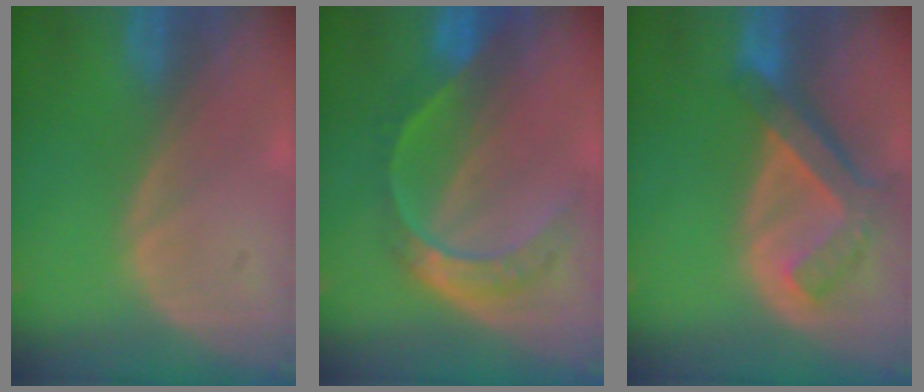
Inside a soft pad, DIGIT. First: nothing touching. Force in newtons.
{"total": 7.7, "press": 6.4, "slide": 4.4}
{"total": 7.6, "press": 6.6, "slide": 3.8}